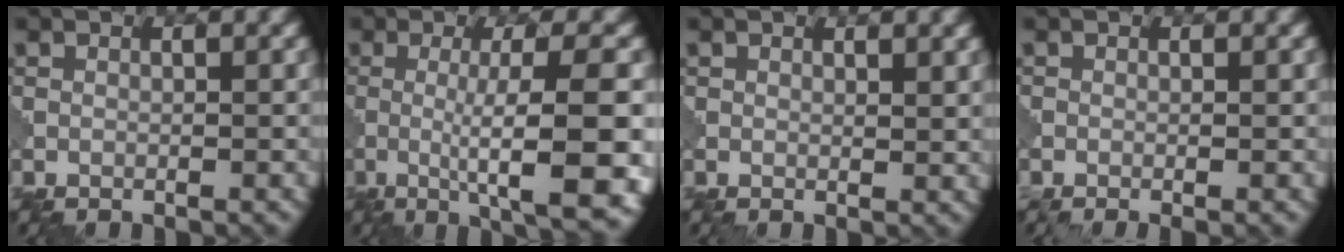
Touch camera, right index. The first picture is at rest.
{"total": 10.3, "force": [-2.3, 2.0, 9.8], "torque": [-0.116, -0.002, -0.032]}
{"total": 1.7, "force": [1.2, 0.6, 1.0], "torque": [-0.008, 0.003, 0.015]}
{"total": 2.1, "force": [-0.2, 1.1, 1.8], "torque": [-0.002, 0.008, -0.014]}